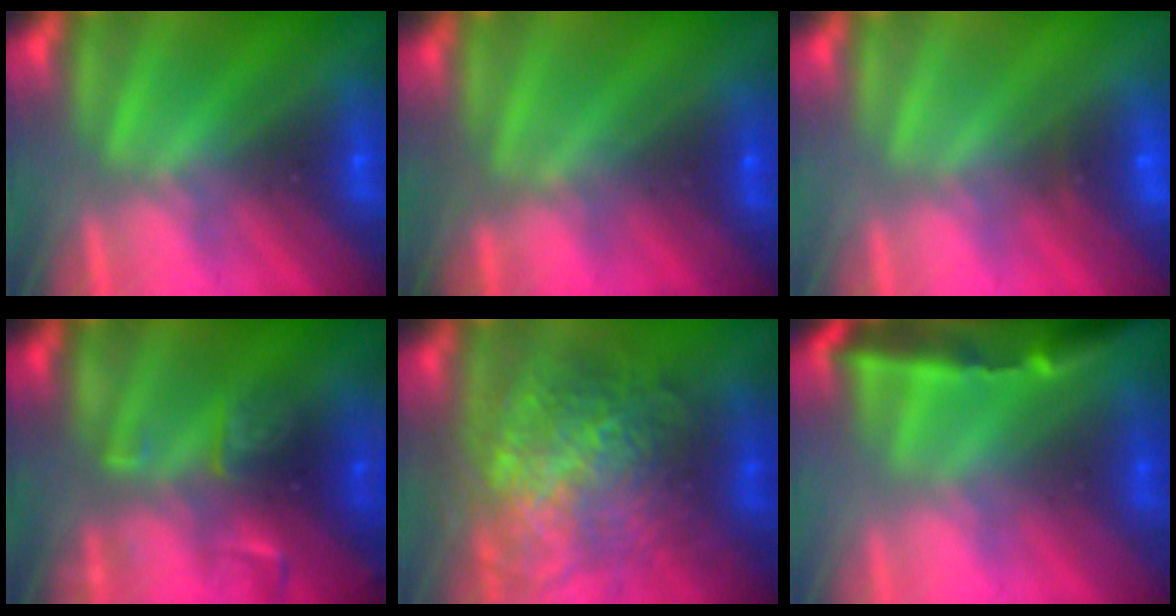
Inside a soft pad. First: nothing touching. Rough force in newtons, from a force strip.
{"total": 7.7}
{"total": 2.4}
{"total": 2.7}
{"total": 8.4}
{"total": 4.0}